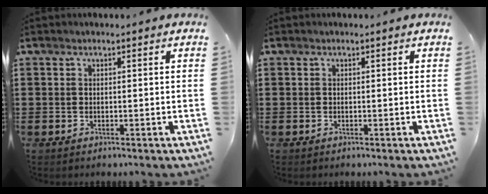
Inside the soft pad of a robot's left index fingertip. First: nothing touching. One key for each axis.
{"total": 0.0}